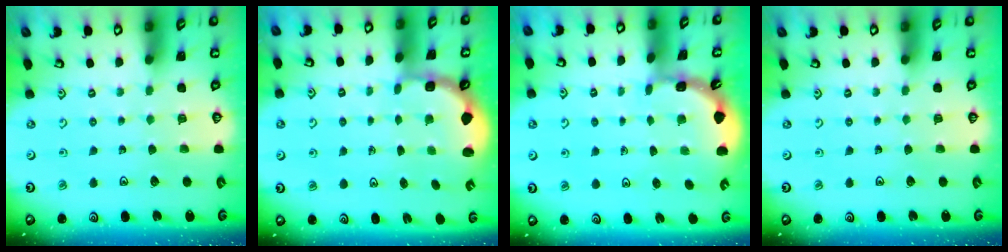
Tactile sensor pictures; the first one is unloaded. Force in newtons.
{"total": 2.7, "press": 2.1, "slide": 1.7}
{"total": 1.7, "press": 1.7, "slide": 0.1}
{"total": 0.0}